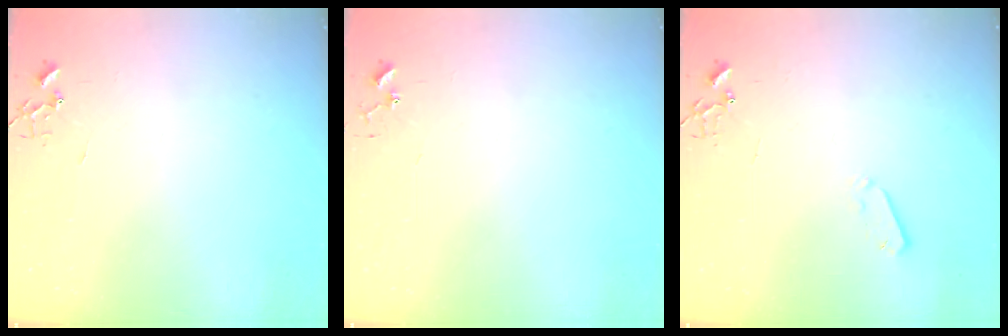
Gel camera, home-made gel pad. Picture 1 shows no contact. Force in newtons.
{"total": 3.5, "press": 3.4, "slide": 0.4}
{"total": 4.1, "press": 4.0, "slide": 0.8}